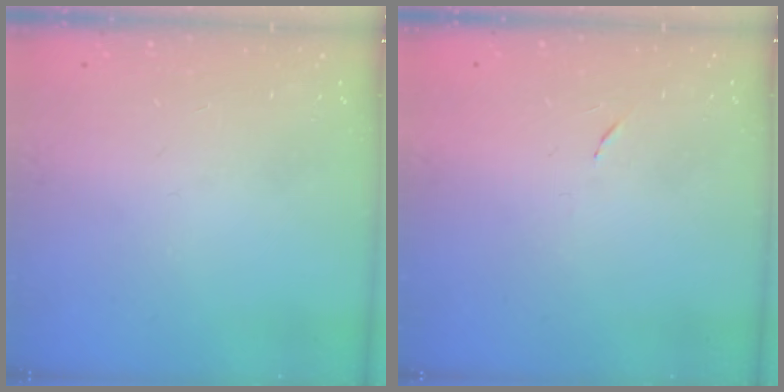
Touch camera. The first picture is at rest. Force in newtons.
{"total": 3.5, "press": 3.3, "slide": 1.2}